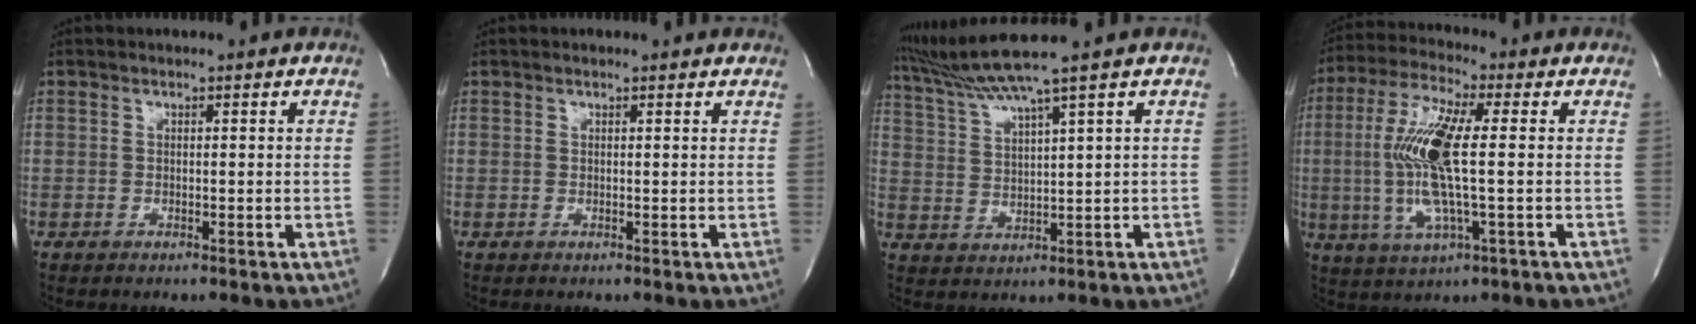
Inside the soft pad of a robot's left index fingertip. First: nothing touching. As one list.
[{"total": 2.2, "force": [2.0, 0.5, 0.8], "torque": [-0.015, 0.014, 0.015]}, {"total": 6.6, "force": [5.3, -2.7, 2.9], "torque": [-0.070, -0.001, 0.114]}, {"total": 13.3, "force": [-0.4, 1.6, 13.2], "torque": [-0.285, -0.002, -0.010]}]